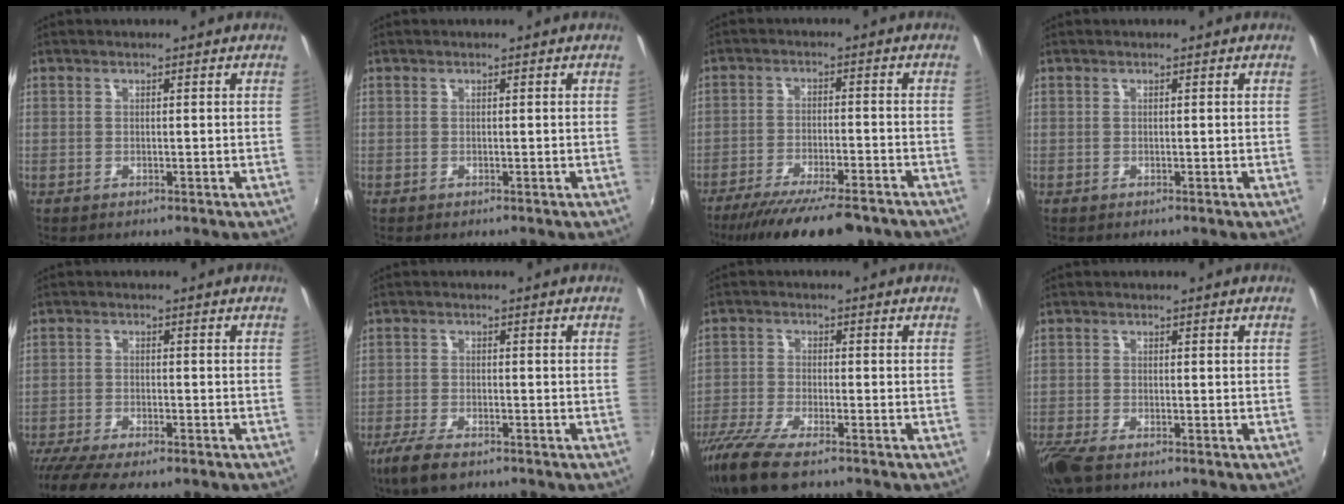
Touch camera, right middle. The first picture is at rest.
{"total": 0.0}
{"total": 16.5, "force": [-13.3, 3.6, 9.1], "torque": [-0.177, -0.040, -0.200]}
{"total": 0.0}
{"total": 9.1, "force": [-7.3, 1.9, 5.1], "torque": [-0.123, -0.040, -0.125]}
{"total": 6.3, "force": [-4.6, 1.8, 3.9], "torque": [-0.105, -0.019, -0.087]}
{"total": 10.5, "force": [-7.7, 2.4, 6.7], "torque": [-0.159, -0.042, -0.150]}
{"total": 5.3, "force": [-3.9, 1.1, 3.4], "torque": [-0.084, -0.026, -0.078]}